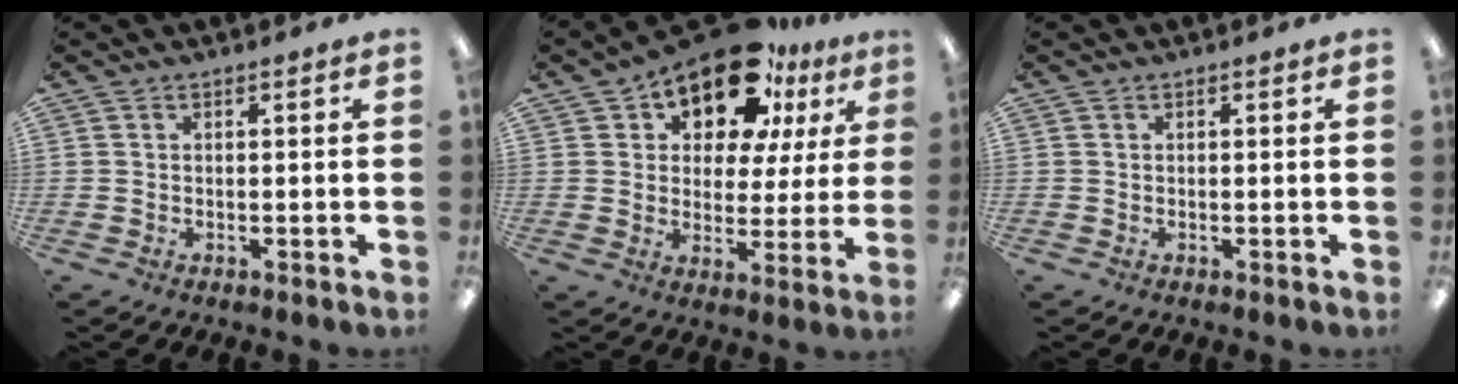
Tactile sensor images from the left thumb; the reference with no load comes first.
{"total": 16.5, "force": [11.7, 7.9, 8.5], "torque": [-0.148, -0.065, 0.205]}
{"total": 0.0}